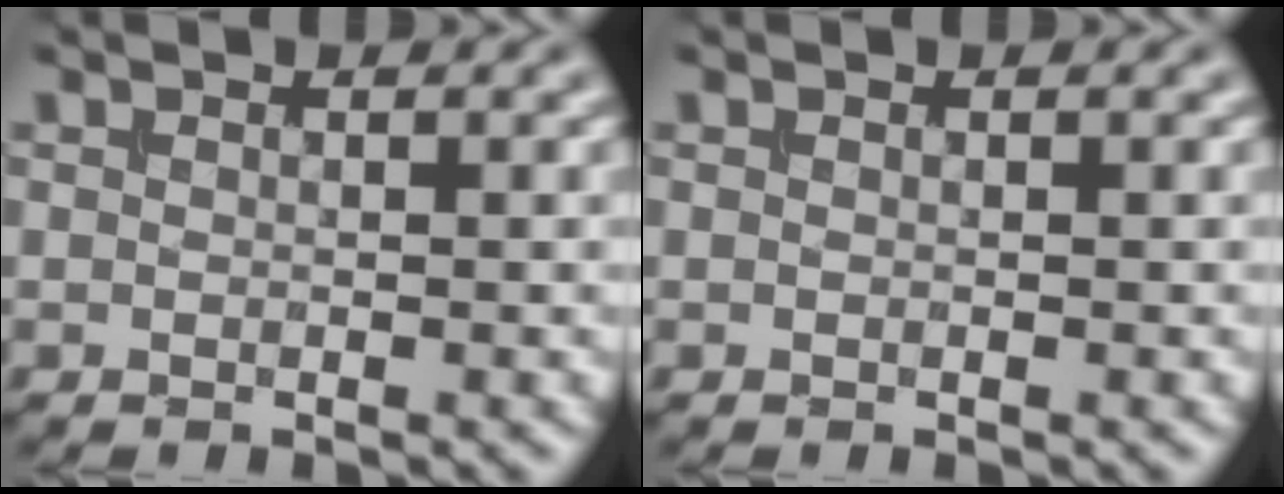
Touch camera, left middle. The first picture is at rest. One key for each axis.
{"total": 0.0}